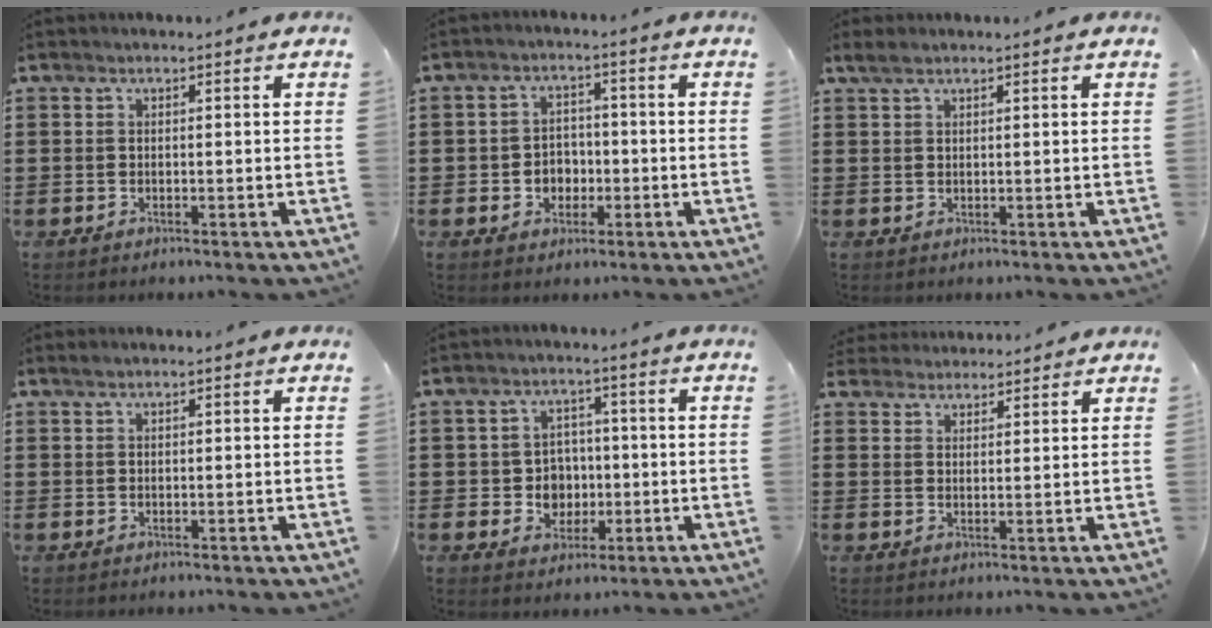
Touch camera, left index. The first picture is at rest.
{"total": 3.6, "force": [-1.1, 3.1, 1.4], "torque": [-0.036, 0.006, -0.026]}
{"total": 1.4, "force": [0.9, 0.4, 1.0], "torque": [-0.020, 0.002, 0.018]}
{"total": 0.5, "force": [0.4, 0.0, 0.3], "torque": [-0.006, 0.001, 0.009]}
{"total": 5.1, "force": [-0.4, 4.8, 1.8], "torque": [-0.044, 0.010, -0.011]}
{"total": 2.8, "force": [2.7, 0.2, -0.5], "torque": [0.000, -0.006, 0.052]}